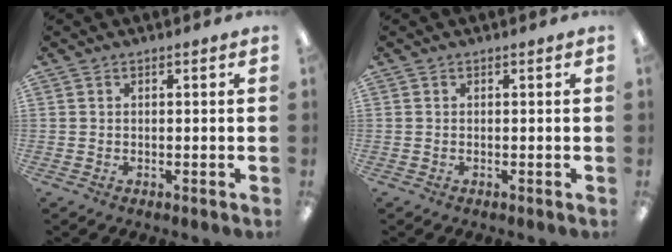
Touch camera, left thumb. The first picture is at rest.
{"total": 0.0}